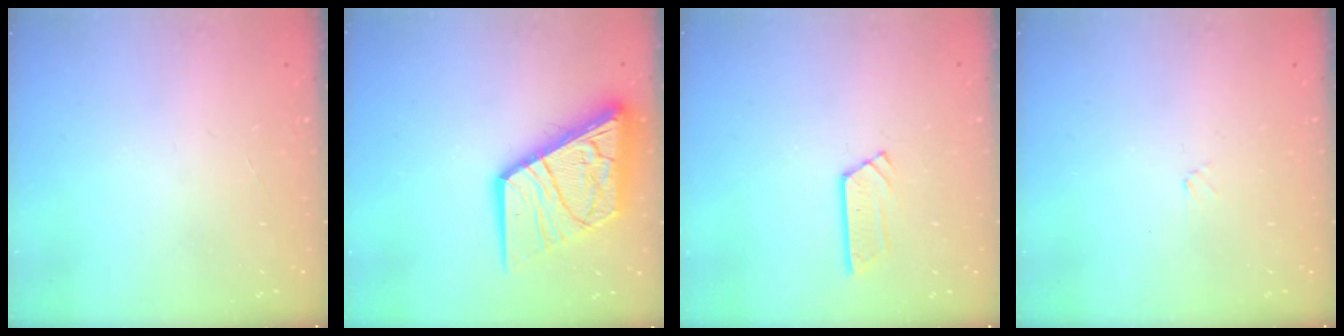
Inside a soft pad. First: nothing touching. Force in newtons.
{"total": 19.3, "press": 19.1, "slide": 2.1}
{"total": 4.3, "press": 4.2, "slide": 0.3}
{"total": 0.9, "press": 0.9, "slide": 0.2}